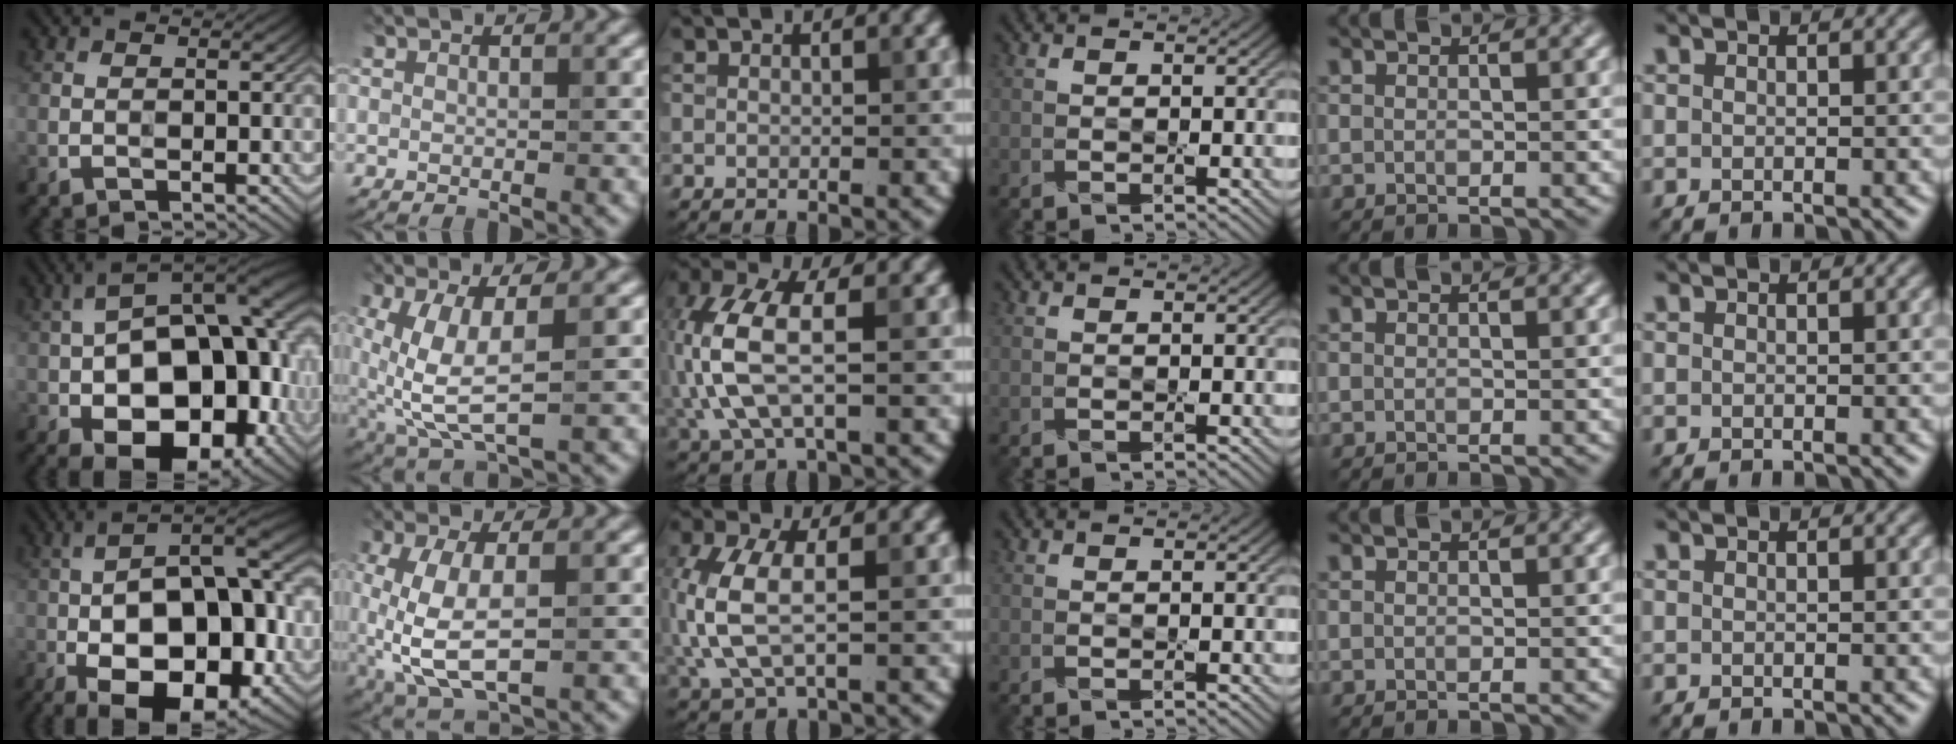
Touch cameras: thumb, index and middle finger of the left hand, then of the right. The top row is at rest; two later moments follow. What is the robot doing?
{"motion": "wipe", "object": "mirror"}